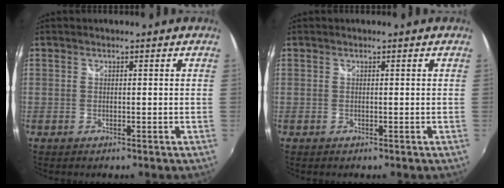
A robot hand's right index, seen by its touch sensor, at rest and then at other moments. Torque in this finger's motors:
{"motor_torque": [0.24, 0.22, -0.01, 0.00]}